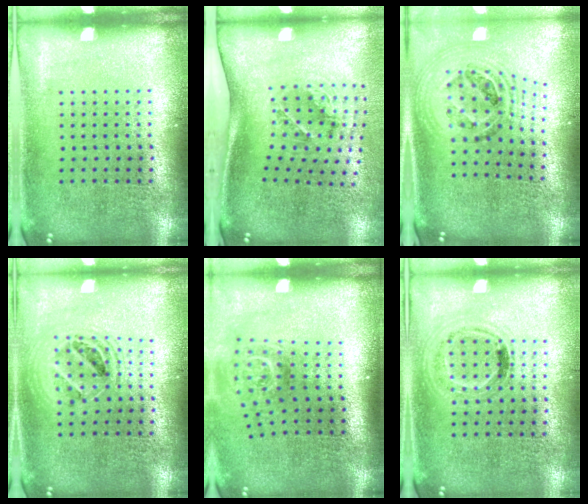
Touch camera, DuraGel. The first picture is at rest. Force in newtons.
{"total": 2.0, "press": 1.3, "slide": 1.5}
{"total": 1.7, "press": 1.4, "slide": 0.9}
{"total": 1.5, "press": 1.3, "slide": 0.7}
{"total": 1.8, "press": 1.2, "slide": 1.3}
{"total": 0.9, "press": 0.9, "slide": 0.3}